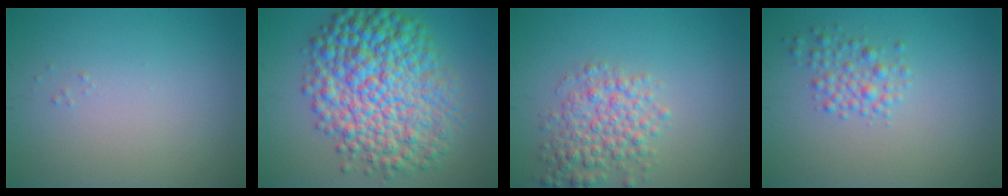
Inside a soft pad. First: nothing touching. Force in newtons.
{"total": 11.5, "press": 11.5, "slide": 0.0}
{"total": 4.1, "press": 4.1, "slide": 0.1}
{"total": 2.3, "press": 2.3, "slide": 0.1}